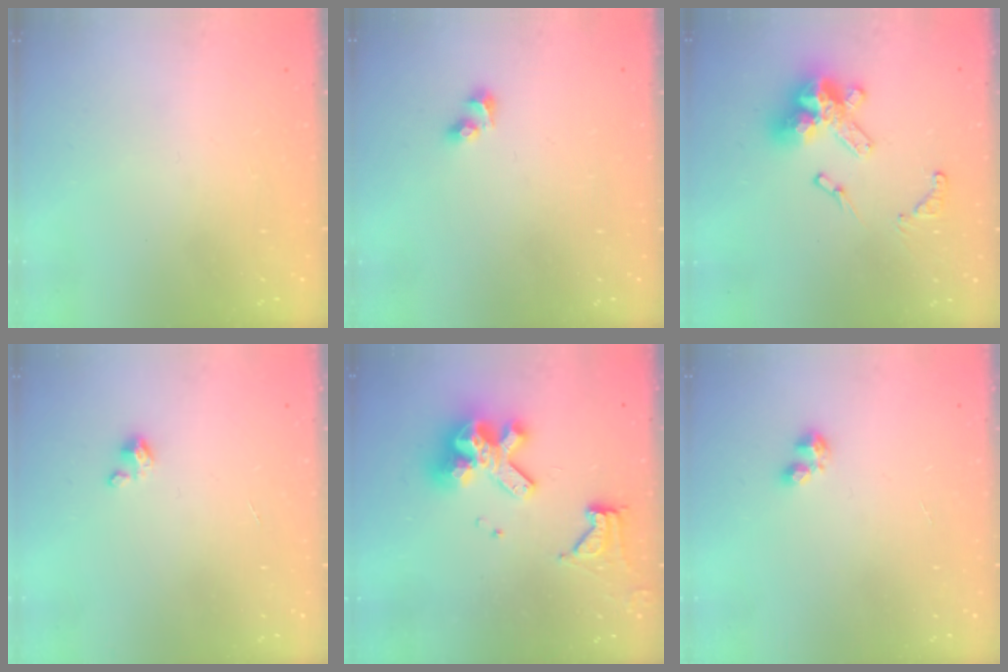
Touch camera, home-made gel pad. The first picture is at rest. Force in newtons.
{"total": 3.5, "press": 3.0, "slide": 1.8}
{"total": 14.1, "press": 14.1, "slide": 0.9}
{"total": 2.0, "press": 1.9, "slide": 0.3}
{"total": 12.2, "press": 12.1, "slide": 1.3}
{"total": 2.8, "press": 2.8, "slide": 0.5}